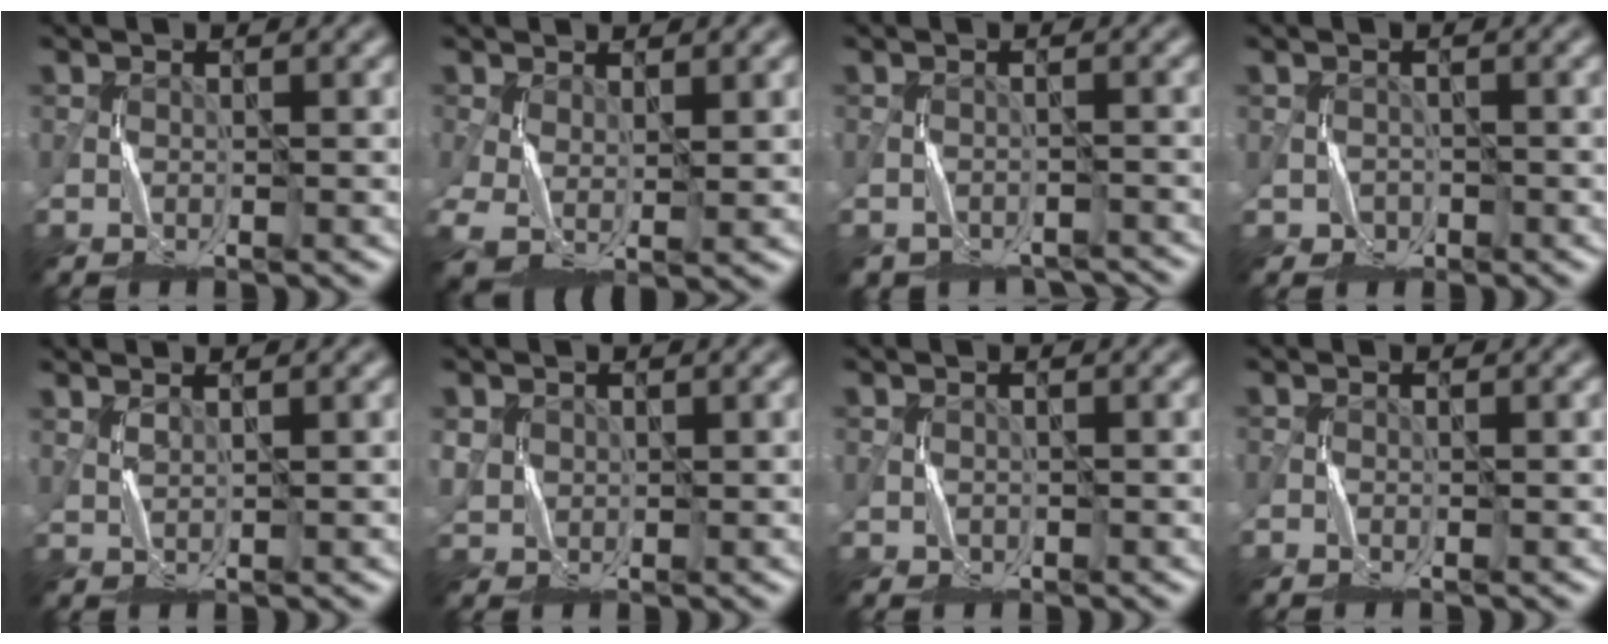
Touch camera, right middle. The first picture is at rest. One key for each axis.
{"total": 3.9, "fx": 0.0, "fy": 2.2, "fz": 3.2, "tx": -0.087, "ty": -0.001, "tz": 0.000}
{"total": 4.3, "fx": -3.6, "fy": 2.3, "fz": 0.6, "tx": -0.003, "ty": -0.001, "tz": -0.052}
{"total": 1.3, "fx": -0.3, "fy": 1.3, "fz": 0.0, "tx": 0.001, "ty": 0.001, "tz": -0.007}
{"total": 1.0, "fx": 1.0, "fy": 0.1, "fz": 0.3, "tx": -0.009, "ty": -0.002, "tz": 0.022}
{"total": 1.5, "fx": 0.7, "fy": 1.4, "fz": 0.0, "tx": -0.012, "ty": 0.002, "tz": 0.016}
{"total": 0.7, "fx": 0.0, "fy": 0.7, "fz": -0.2, "tx": 0.003, "ty": 0.002, "tz": 0.003}
{"total": 0.6, "fx": -0.5, "fy": 0.2, "fz": 0.3, "tx": -0.008, "ty": 0.002, "tz": -0.013}